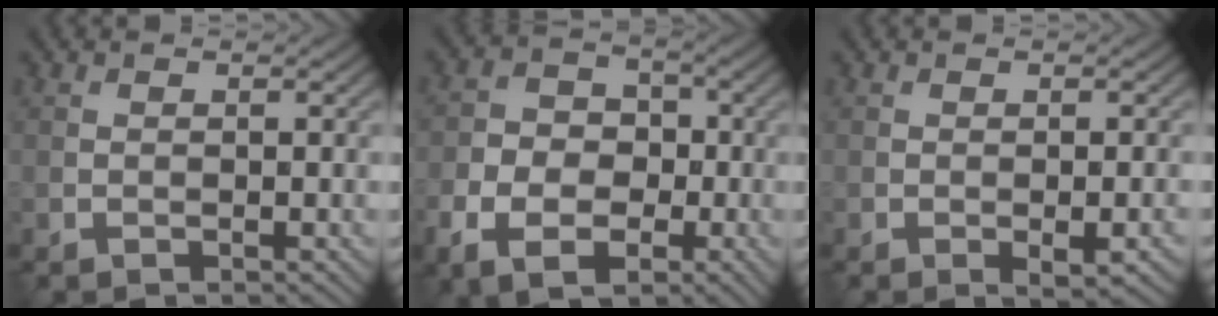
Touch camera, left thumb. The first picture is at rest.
{"total": 8.8, "force": [-3.5, 6.2, 5.2], "torque": [-0.093, -0.020, -0.071]}
{"total": 2.5, "force": [-1.0, 0.8, 2.2], "torque": [-0.034, -0.002, -0.014]}